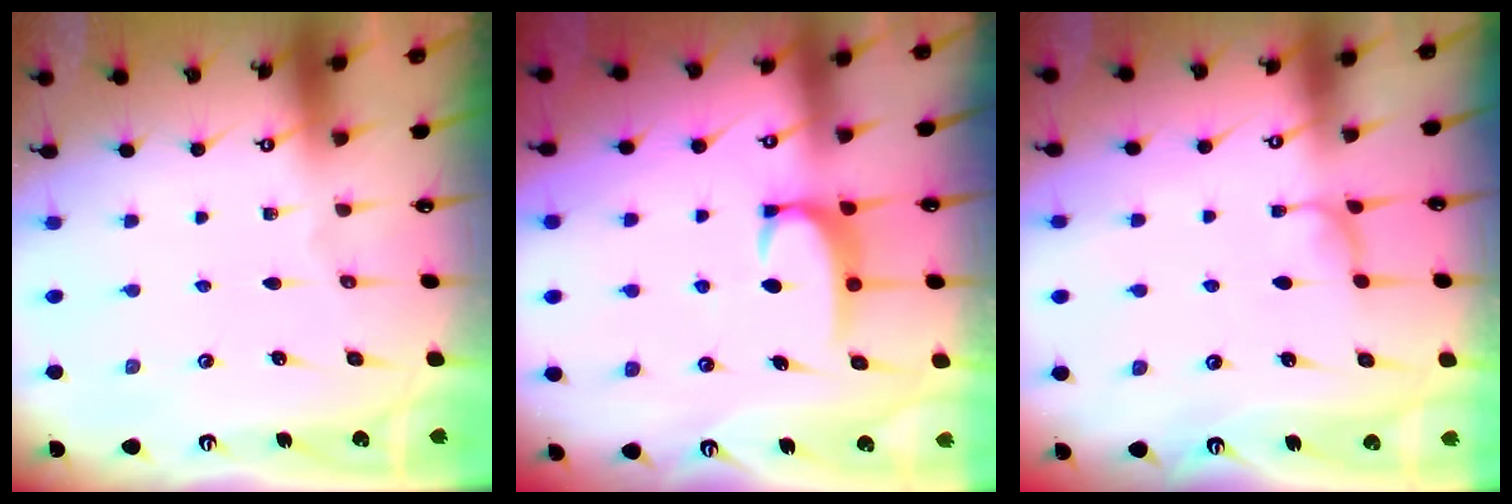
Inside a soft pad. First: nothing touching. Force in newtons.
{"total": 2.6, "press": 2.6, "slide": 0.4}
{"total": 1.1, "press": 0.9, "slide": 0.5}